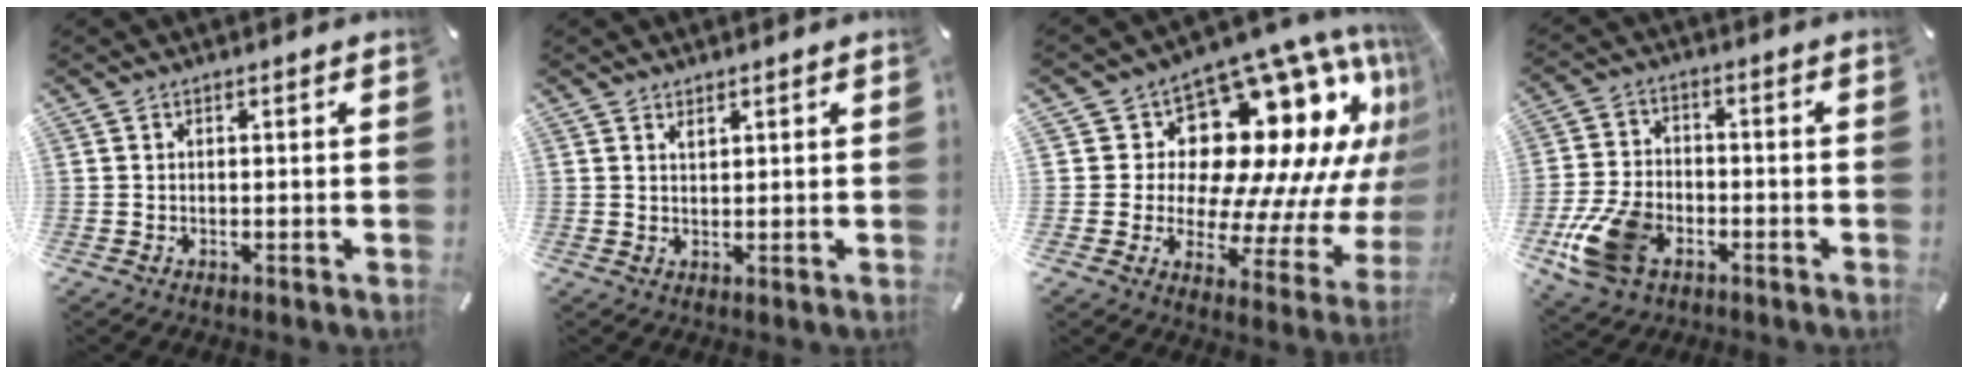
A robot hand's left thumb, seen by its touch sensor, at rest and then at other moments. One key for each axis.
{"total": 1.4, "fx": 1.2, "fy": 0.4, "fz": 0.7, "tx": -0.014, "ty": -0.002, "tz": 0.023}
{"total": 20.5, "fx": 8.7, "fy": 12.6, "fz": 13.7, "tx": -0.200, "ty": -0.109, "tz": 0.165}
{"total": 12.4, "fx": -5.4, "fy": 8.3, "fz": 7.5, "tx": -0.157, "ty": 0.024, "tz": -0.094}